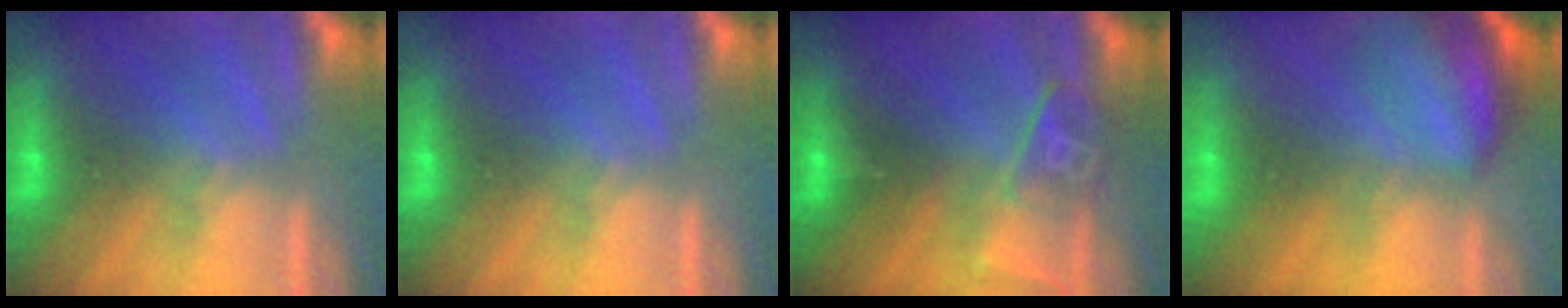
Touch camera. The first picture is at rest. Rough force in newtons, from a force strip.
{"total": 0.0}
{"total": 2.6}
{"total": 8.7}